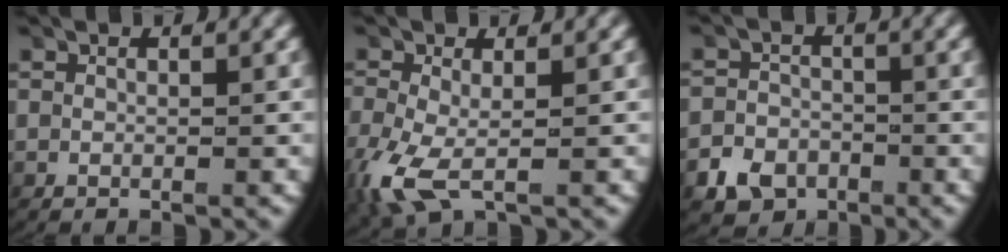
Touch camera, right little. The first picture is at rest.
{"total": 4.1, "force": [-1.5, 2.5, 2.8], "torque": [-0.096, -0.032, -0.012]}
{"total": 3.4, "force": [-2.4, 2.4, 0.4], "torque": [-0.001, -0.013, -0.042]}